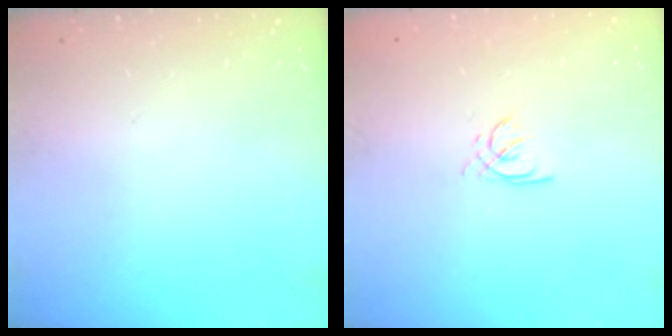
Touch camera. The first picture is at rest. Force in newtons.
{"total": 2.2, "press": 2.2, "slide": 0.2}